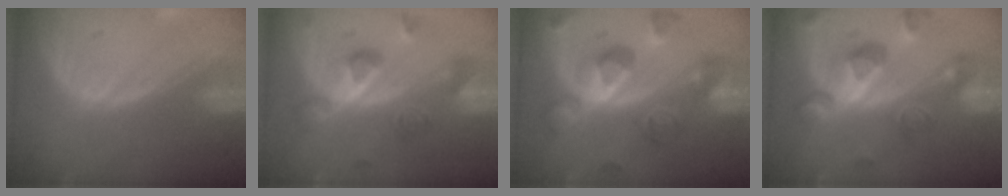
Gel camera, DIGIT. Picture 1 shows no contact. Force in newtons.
{"total": 7.5, "press": 7.5, "slide": 0.9}
{"total": 10.4, "press": 10.3, "slide": 0.8}
{"total": 10.5, "press": 9.4, "slide": 4.7}